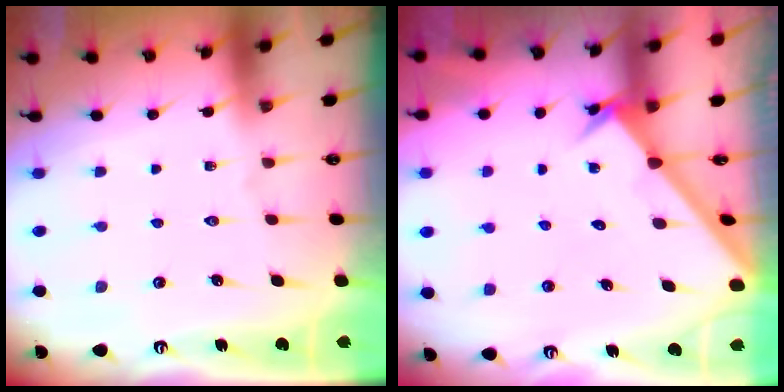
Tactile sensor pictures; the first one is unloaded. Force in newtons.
{"total": 2.1, "press": 2.1, "slide": 0.2}